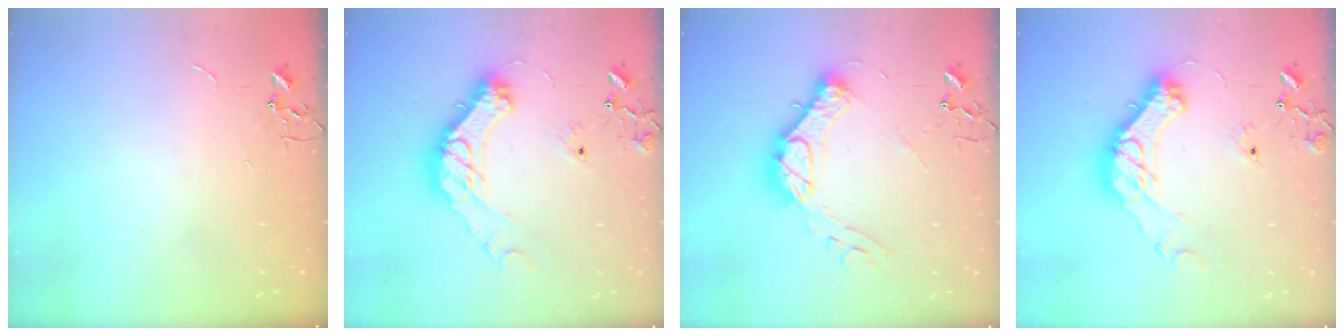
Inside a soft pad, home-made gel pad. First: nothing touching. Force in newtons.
{"total": 17.4, "press": 17.2, "slide": 2.4}
{"total": 15.7, "press": 15.6, "slide": 1.5}
{"total": 17.4, "press": 17.2, "slide": 2.4}